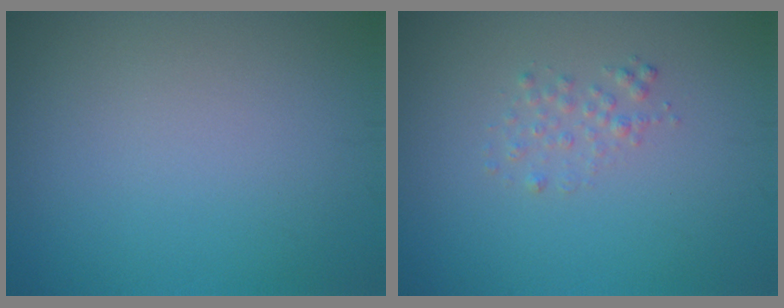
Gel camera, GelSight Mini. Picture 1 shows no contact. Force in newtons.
{"total": 1.2, "press": 1.2, "slide": 0.0}